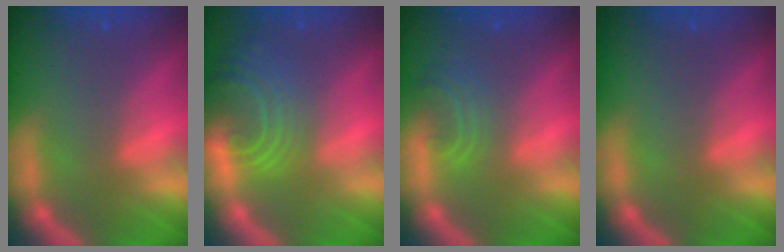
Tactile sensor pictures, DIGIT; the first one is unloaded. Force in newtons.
{"total": 8.1}
{"total": 2.9}
{"total": 0.0}